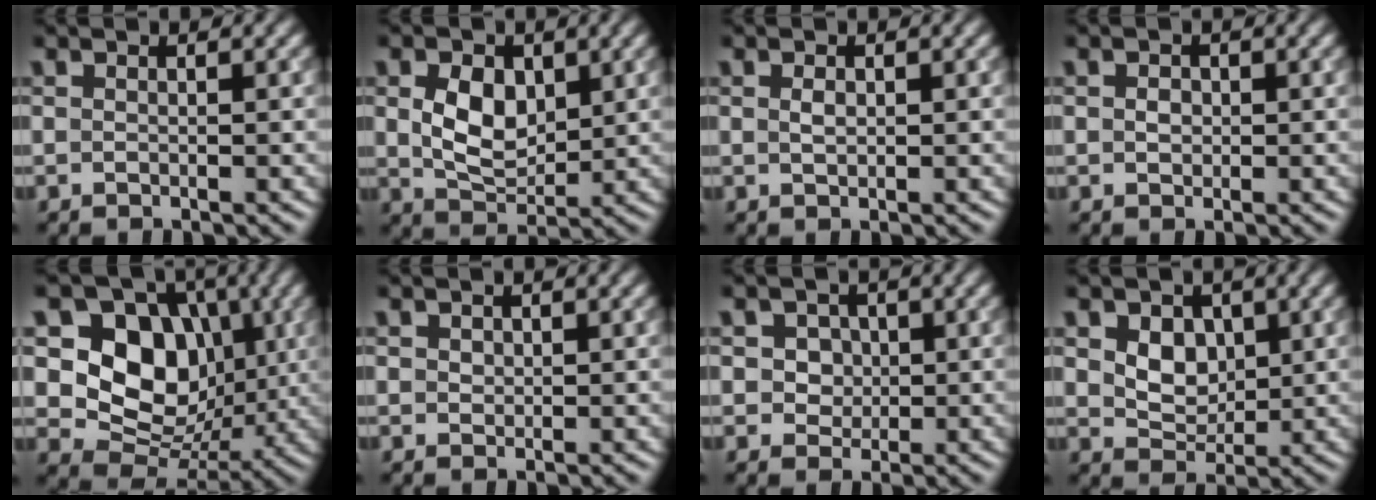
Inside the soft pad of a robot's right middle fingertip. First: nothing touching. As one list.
[{"total": 4.6, "force": [0.9, 3.1, 3.2], "torque": [-0.071, -0.004, 0.018]}, {"total": 0.8, "force": [0.2, 0.5, 0.6], "torque": [-0.015, 0.001, 0.004]}, {"total": 0.9, "force": [0.1, 0.8, 0.5], "torque": [-0.011, -0.001, 0.000]}, {"total": 9.7, "force": [1.6, 7.7, 5.7], "torque": [-0.099, -0.014, 0.018]}, {"total": 0.7, "force": [0.4, 0.6, 0.2], "torque": [-0.005, -0.002, 0.008]}, {"total": 3.3, "force": [1.0, 2.7, 1.6], "torque": [-0.021, 0.013, 0.010]}, {"total": 3.7, "force": [1.1, 2.8, 2.2], "torque": [-0.048, -0.011, 0.017]}]